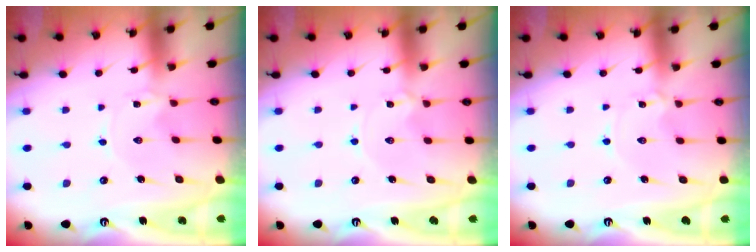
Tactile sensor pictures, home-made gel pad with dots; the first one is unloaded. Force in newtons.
{"total": 1.7, "press": 1.6, "slide": 0.1}
{"total": 0.0}